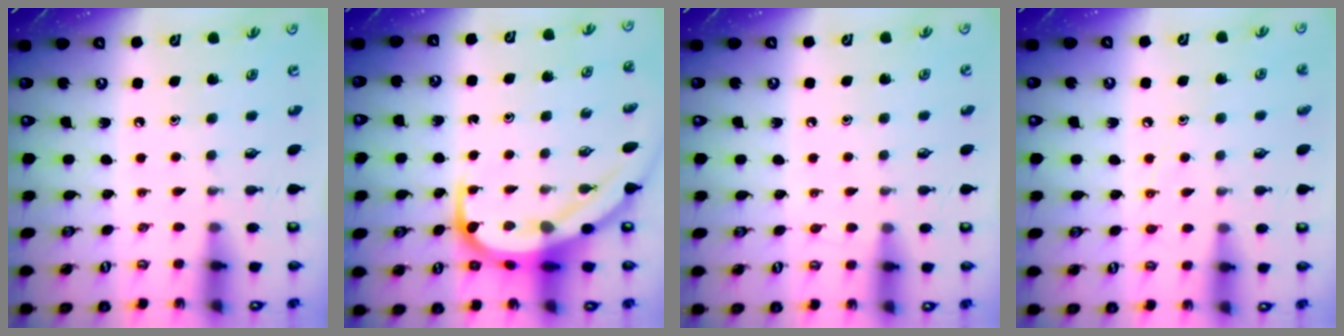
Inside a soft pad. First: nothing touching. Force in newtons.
{"total": 11.3, "press": 11.3, "slide": 1.1}
{"total": 4.0, "press": 4.0, "slide": 0.5}
{"total": 6.1, "press": 6.1, "slide": 0.7}